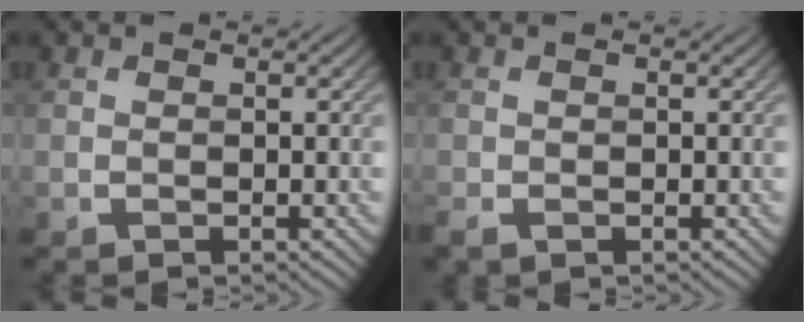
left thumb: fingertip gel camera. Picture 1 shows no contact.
{"total": 1.7, "force": [-1.2, 0.9, 0.8], "torque": [-0.022, -0.006, -0.025]}